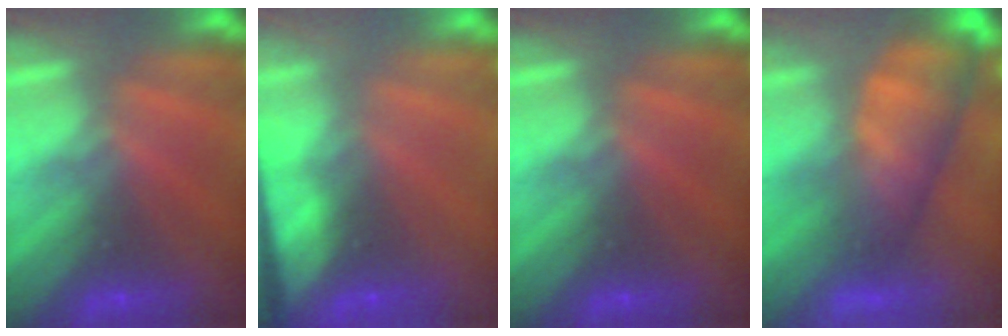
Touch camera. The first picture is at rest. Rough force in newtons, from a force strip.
{"total": 7.6}
{"total": 0.0}
{"total": 7.1}